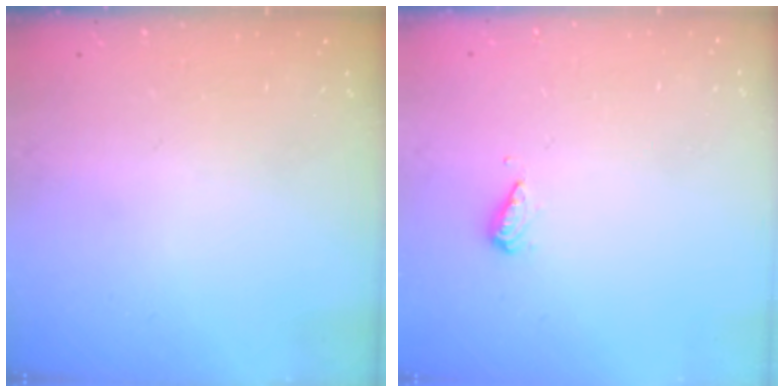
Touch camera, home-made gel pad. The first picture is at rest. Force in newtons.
{"total": 5.2, "press": 5.2, "slide": 0.5}